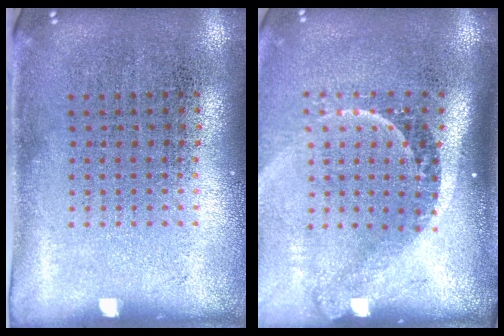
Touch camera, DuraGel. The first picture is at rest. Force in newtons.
{"total": 2.3, "press": 1.5, "slide": 1.7}